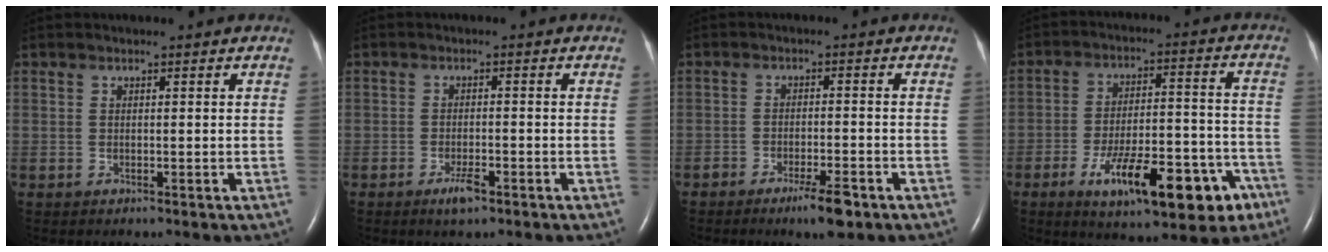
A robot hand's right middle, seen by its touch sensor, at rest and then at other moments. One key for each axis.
{"total": 2.7, "fx": -1.7, "fy": 0.6, "fz": 2.0, "tx": -0.040, "ty": -0.002, "tz": -0.029}
{"total": 4.8, "fx": -3.1, "fy": 0.8, "fz": 3.5, "tx": -0.061, "ty": -0.004, "tz": -0.049}
{"total": 16.6, "fx": -8.7, "fy": 5.1, "fz": 13.1, "tx": -0.173, "ty": 0.017, "tz": -0.121}